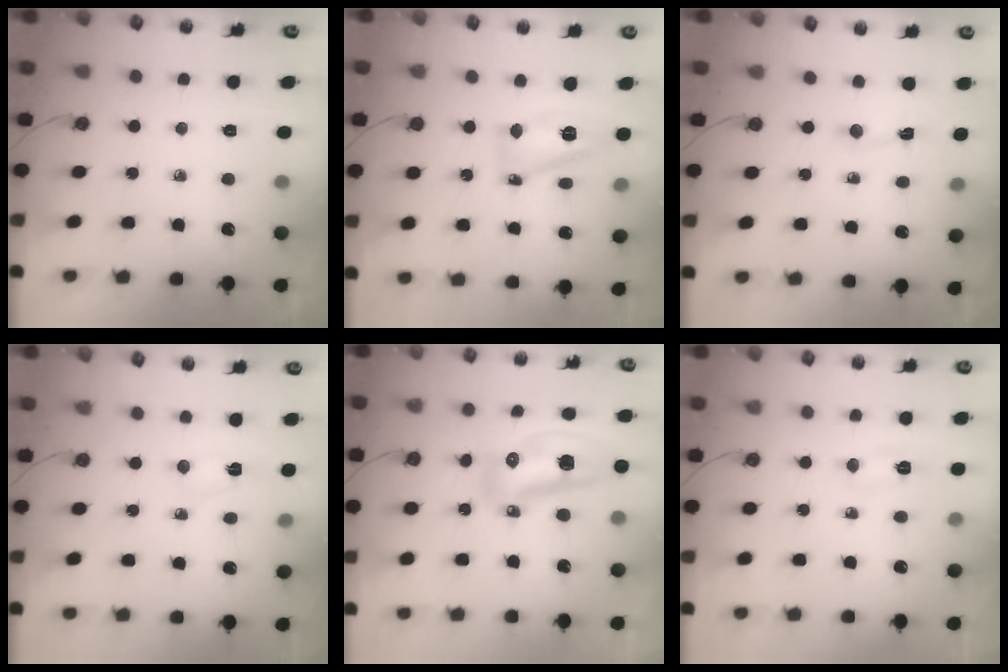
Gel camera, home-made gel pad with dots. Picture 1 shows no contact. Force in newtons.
{"total": 12.8, "press": 12.7, "slide": 1.1}
{"total": 2.7, "press": 2.7, "slide": 0.4}
{"total": 2.3, "press": 2.2, "slide": 0.6}
{"total": 12.6, "press": 12.5, "slide": 1.6}
{"total": 5.9, "press": 5.8, "slide": 0.7}